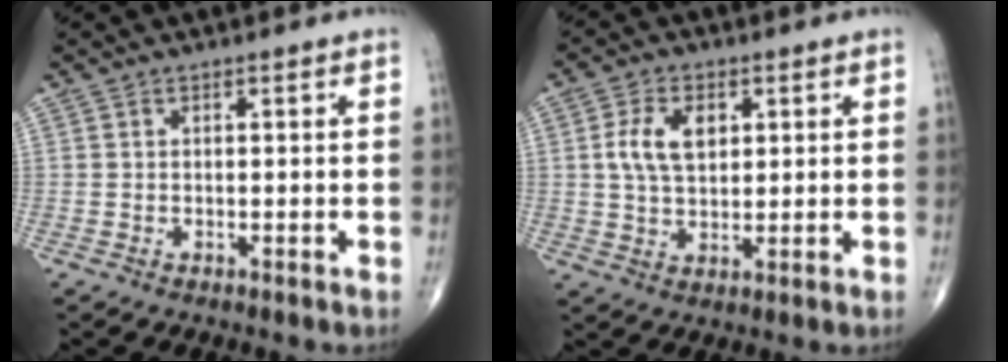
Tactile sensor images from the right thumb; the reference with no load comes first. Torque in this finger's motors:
{"motor_torque": [0.05, 0.06, 0.28, 0.02, 0.11]}